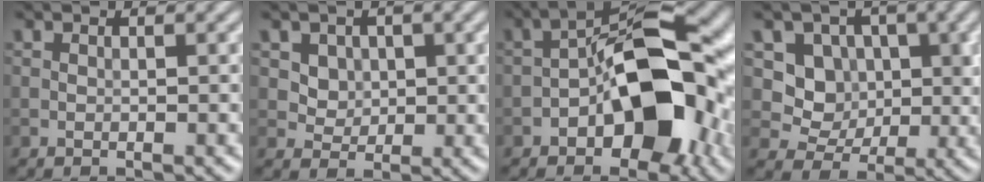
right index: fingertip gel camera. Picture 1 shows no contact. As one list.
[{"total": 3.4, "force": [1.2, 2.8, 1.6], "torque": [-0.032, -0.006, 0.033]}, {"total": 10.9, "force": [-3.1, 5.8, 8.7], "torque": [-0.119, 0.019, -0.063]}, {"total": 5.1, "force": [1.3, 4.4, 2.2], "torque": [-0.034, -0.013, 0.021]}]